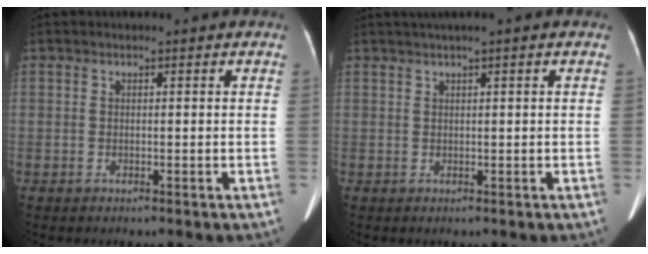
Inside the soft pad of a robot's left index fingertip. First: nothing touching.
{"total": 2.7, "force": [1.7, -0.4, 2.0], "torque": [-0.041, 0.019, 0.034]}